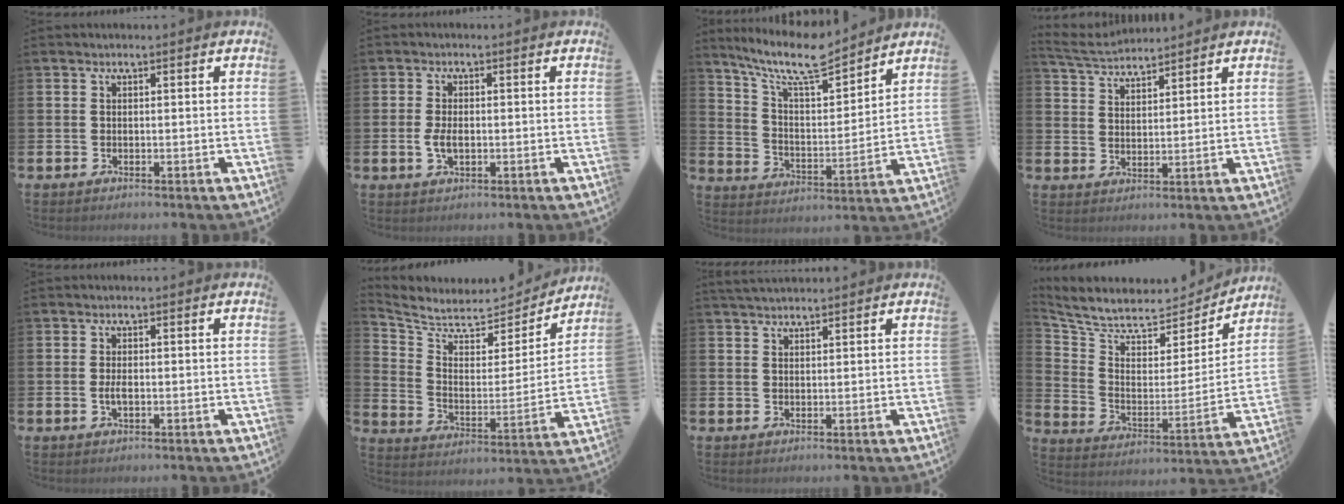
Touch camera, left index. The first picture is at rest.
{"total": 2.8, "force": [-0.3, 1.6, 2.2], "torque": [-0.042, 0.005, -0.006]}
{"total": 10.5, "force": [9.1, 2.0, 4.7], "torque": [-0.120, -0.052, 0.160]}
{"total": 4.5, "force": [4.4, 0.7, 0.6], "torque": [-0.034, -0.021, 0.080]}
{"total": 1.8, "force": [-0.2, 0.7, 1.6], "torque": [-0.030, 0.000, -0.004]}
{"total": 6.2, "force": [5.6, 2.7, 1.0], "torque": [-0.065, -0.050, 0.091]}
{"total": 2.3, "force": [2.2, 0.4, 0.4], "torque": [-0.011, -0.003, 0.041]}
{"total": 7.2, "force": [6.5, 2.5, 1.6], "torque": [-0.075, -0.052, 0.112]}